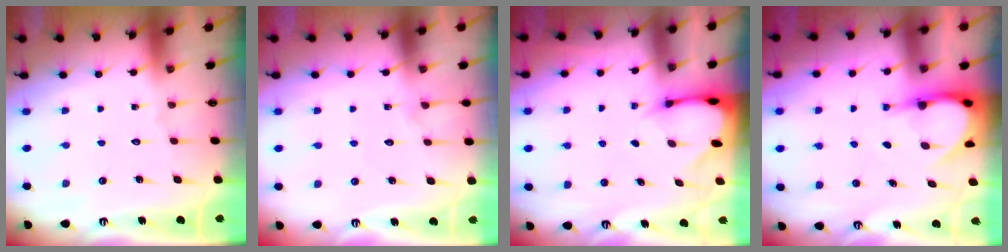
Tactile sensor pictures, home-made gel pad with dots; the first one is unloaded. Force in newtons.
{"total": 5.2, "press": 5.1, "slide": 0.5}
{"total": 2.5, "press": 2.5, "slide": 0.1}
{"total": 5.4, "press": 5.4, "slide": 0.4}